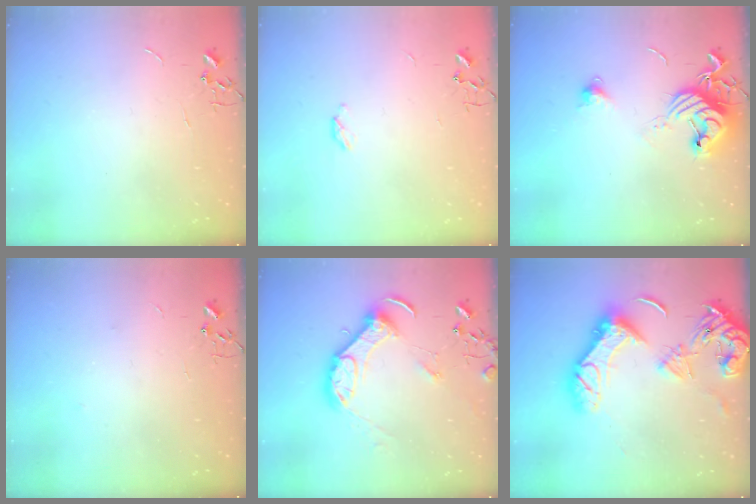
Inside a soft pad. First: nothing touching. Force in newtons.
{"total": 3.4, "press": 3.4, "slide": 0.5}
{"total": 12.8, "press": 12.8, "slide": 0.8}
{"total": 2.5, "press": 2.1, "slide": 1.4}
{"total": 12.9, "press": 12.8, "slide": 1.1}
{"total": 22.6, "press": 22.5, "slide": 2.4}